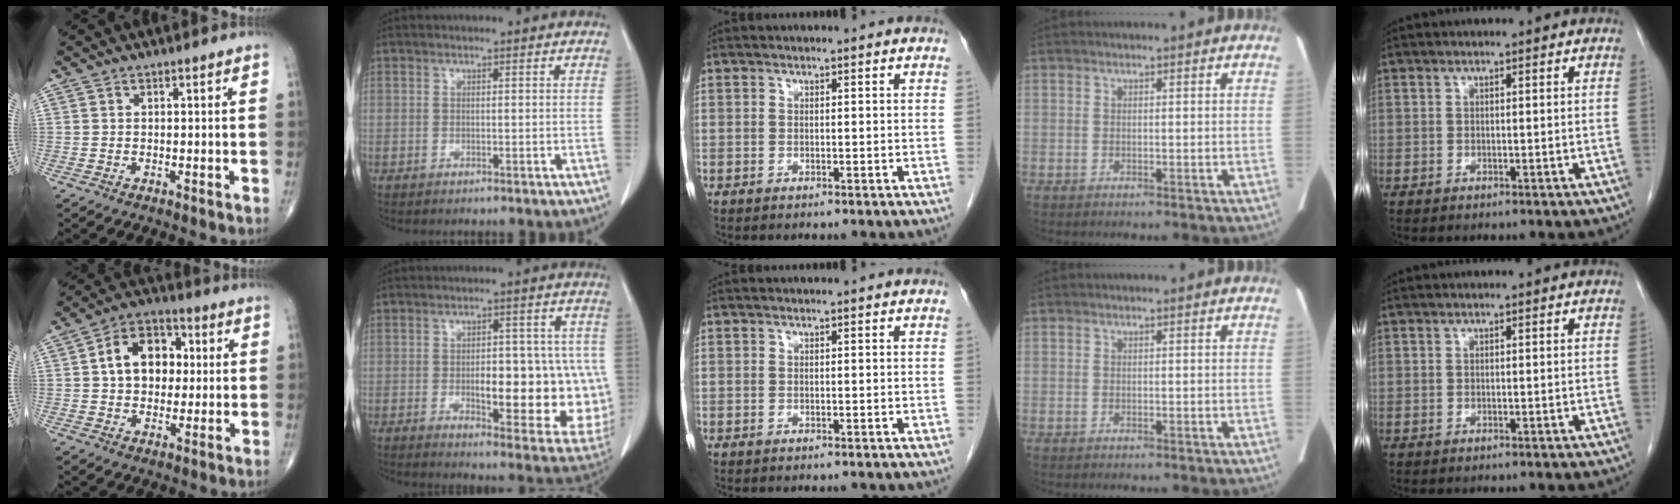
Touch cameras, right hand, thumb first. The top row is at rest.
{"thumb": {"total": 11.8, "force": [1.6, 8.5, 8.0], "torque": [-0.089, 0.017, 0.018]}, "index": {"total": 15.9, "force": [-1.8, 6.2, 14.5], "torque": [-0.134, 0.015, 0.000]}}